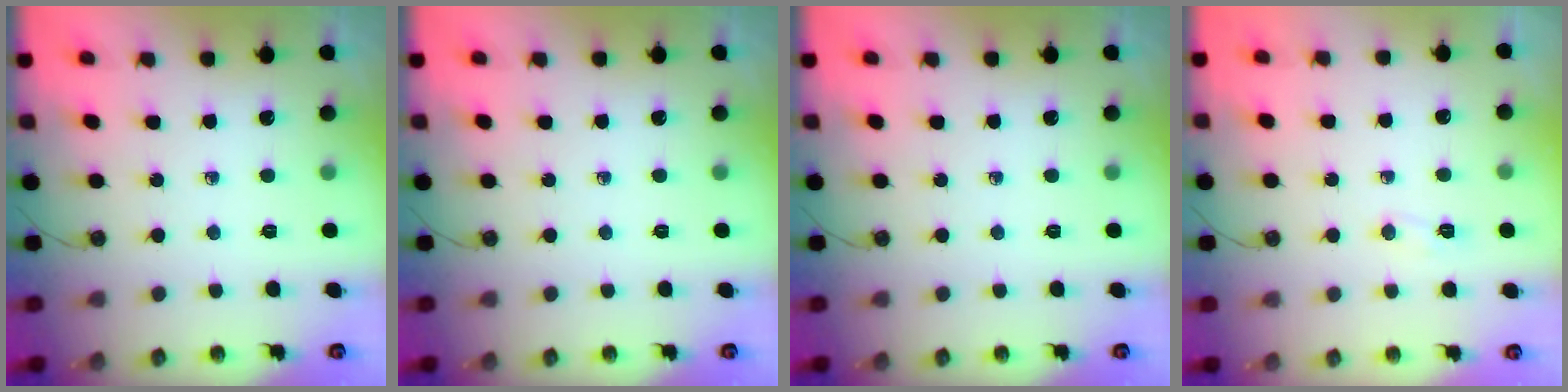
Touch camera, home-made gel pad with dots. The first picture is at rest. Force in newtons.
{"total": 0.0}
{"total": 0.0}
{"total": 9.4, "press": 3.9, "slide": 8.6}